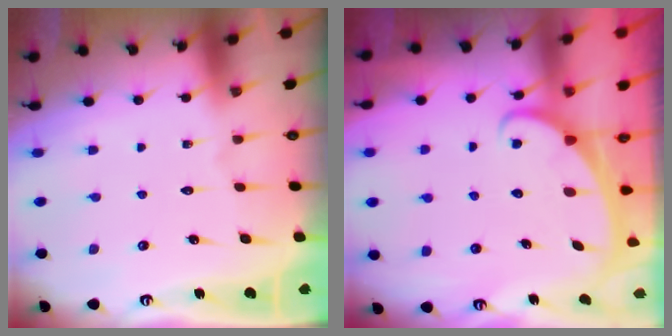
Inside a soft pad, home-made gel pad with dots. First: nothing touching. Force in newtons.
{"total": 2.0, "press": 2.0, "slide": 0.1}